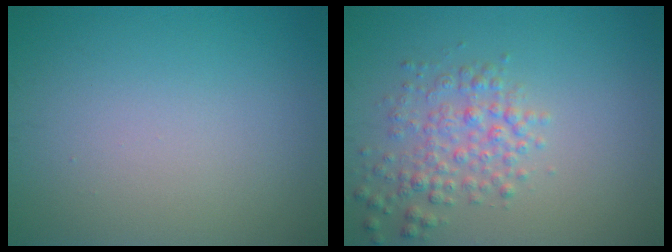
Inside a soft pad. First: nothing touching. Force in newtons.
{"total": 3.2, "press": 3.2, "slide": 0.1}